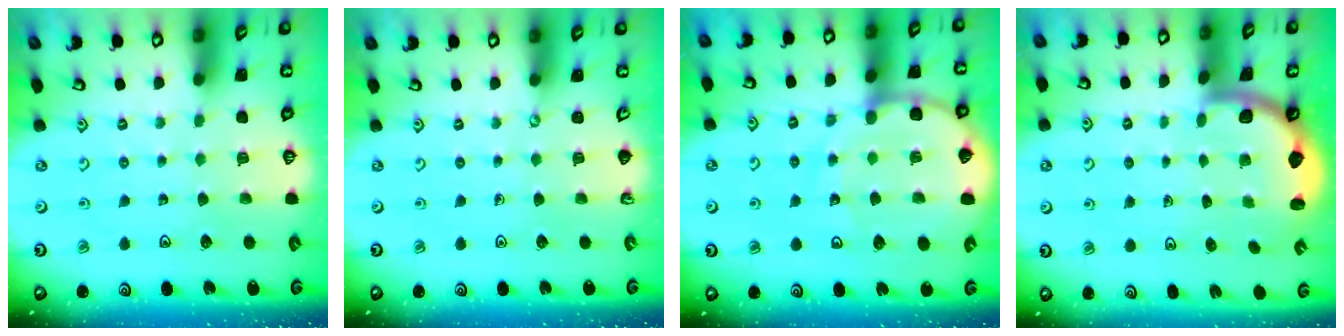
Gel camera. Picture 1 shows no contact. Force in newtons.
{"total": 0.0}
{"total": 13.5, "press": 13.4, "slide": 1.6}
{"total": 1.8, "press": 1.8, "slide": 0.1}